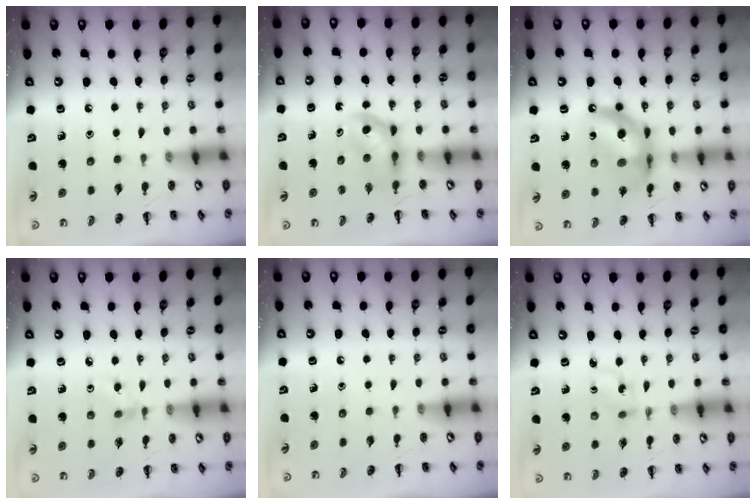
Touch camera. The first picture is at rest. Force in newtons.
{"total": 3.8, "press": 3.7, "slide": 0.7}
{"total": 13.6, "press": 13.0, "slide": 3.7}
{"total": 2.5, "press": 2.4, "slide": 0.9}
{"total": 0.0}
{"total": 2.5, "press": 2.3, "slide": 1.0}